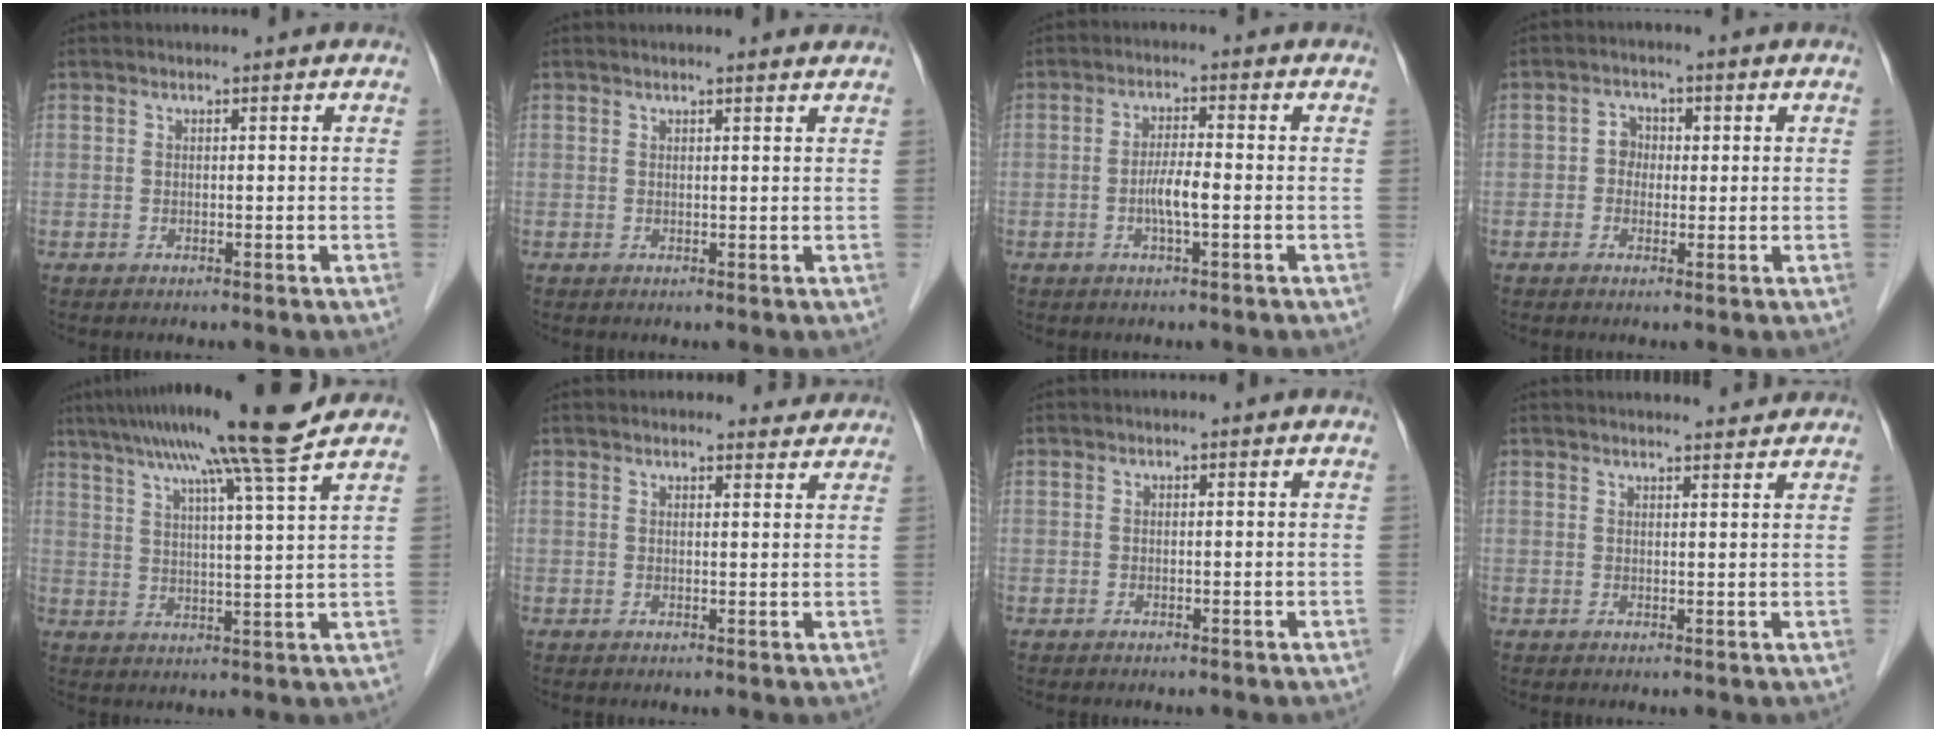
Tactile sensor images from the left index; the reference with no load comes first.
{"total": 2.1, "force": [2.0, 0.0, 0.6], "torque": [-0.014, 0.004, 0.022]}
{"total": 3.6, "force": [-0.9, 0.3, 3.4], "torque": [-0.071, -0.002, -0.020]}
{"total": 2.7, "force": [-0.1, 2.4, 1.2], "torque": [-0.015, 0.010, -0.005]}
{"total": 15.0, "force": [11.9, -2.2, 8.9], "torque": [-0.147, 0.006, 0.165]}
{"total": 4.8, "force": [4.6, 1.2, 0.6], "torque": [-0.002, 0.013, 0.047]}
{"total": 0.0}
{"total": 7.0, "force": [6.8, 0.5, 1.5], "torque": [-0.016, 0.015, 0.073]}